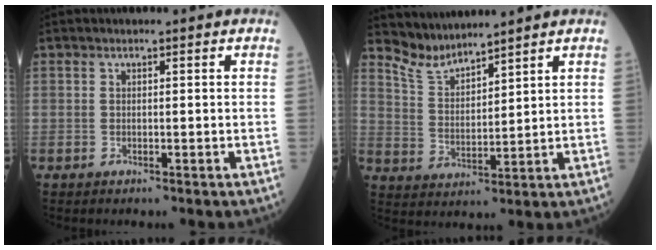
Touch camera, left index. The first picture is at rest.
{"total": 4.9, "force": [4.9, 0.3, 0.0], "torque": [-0.014, -0.004, 0.110]}